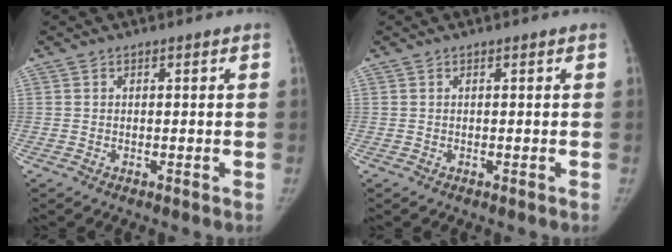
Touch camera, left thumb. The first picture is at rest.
{"total": 0.0}